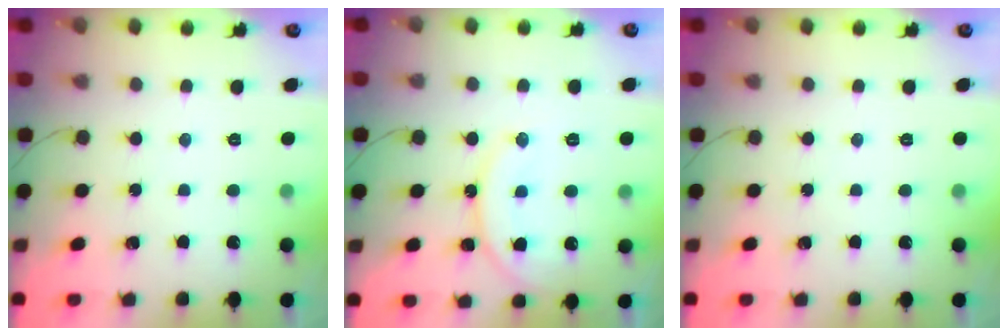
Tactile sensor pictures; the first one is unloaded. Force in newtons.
{"total": 13.8, "press": 13.7, "slide": 1.6}
{"total": 0.0}